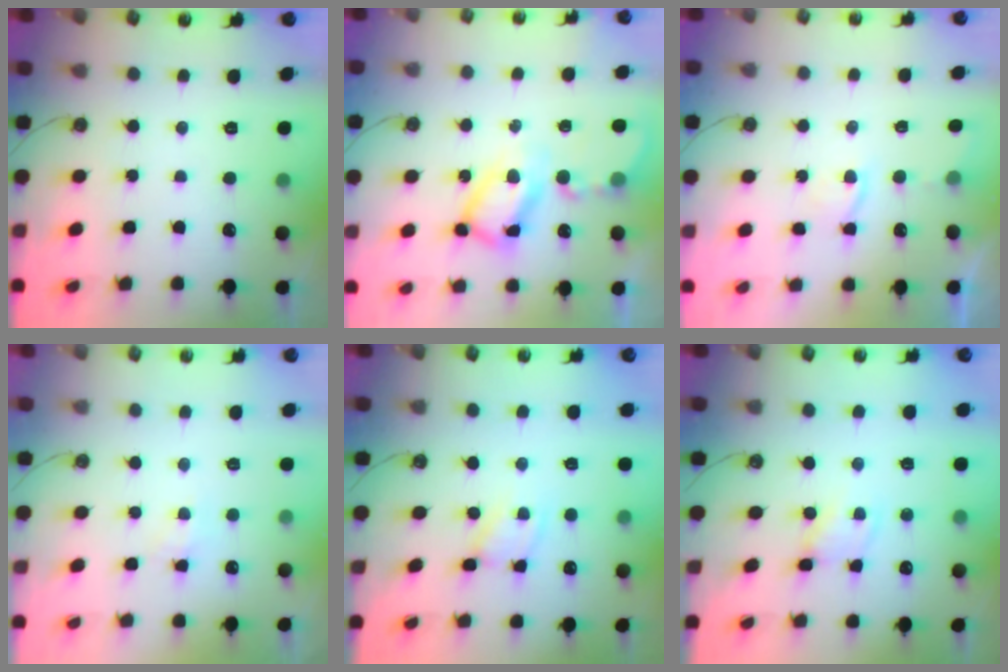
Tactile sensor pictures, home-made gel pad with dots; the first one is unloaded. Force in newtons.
{"total": 12.1, "press": 12.1, "slide": 1.2}
{"total": 2.5, "press": 2.5, "slide": 0.5}
{"total": 3.1, "press": 3.1, "slide": 0.6}
{"total": 2.7, "press": 2.7, "slide": 0.1}
{"total": 1.2, "press": 1.2, "slide": 0.2}